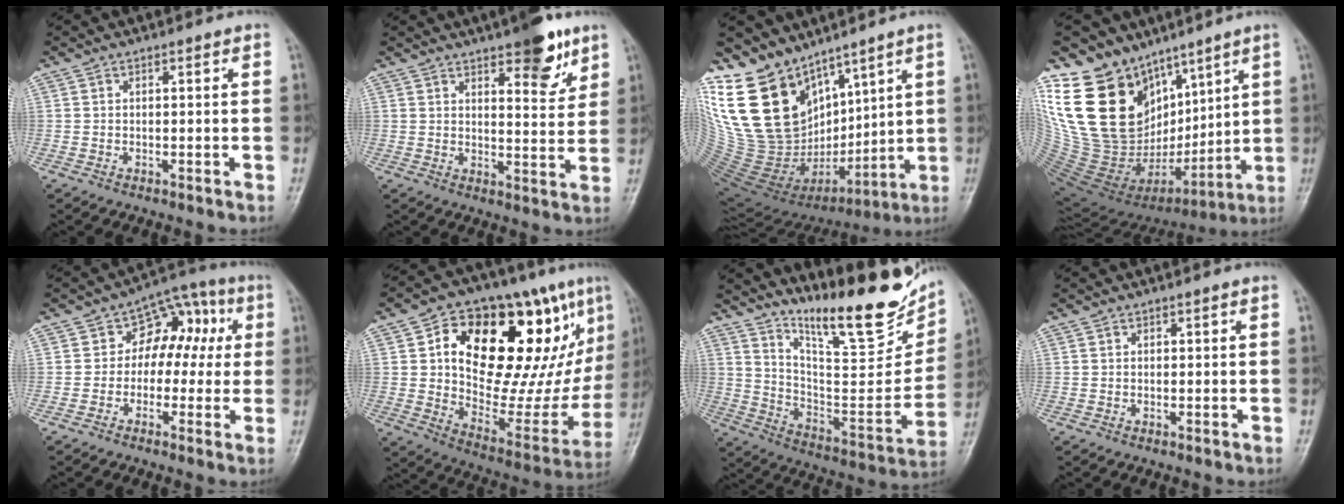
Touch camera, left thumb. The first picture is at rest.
{"total": 9.7, "force": [6.1, 3.3, 6.8], "torque": [-0.067, -0.035, 0.085]}
{"total": 24.5, "force": [13.5, 14.5, 14.5], "torque": [-0.261, -0.055, 0.278]}
{"total": 28.3, "force": [11.8, 18.2, 18.1], "torque": [-0.332, -0.039, 0.245]}
{"total": 9.8, "force": [0.8, 7.5, 6.2], "torque": [-0.028, 0.035, -0.004]}
{"total": 32.0, "force": [10.9, 14.9, 26.2], "torque": [-0.334, 0.001, 0.183]}
{"total": 23.4, "force": [16.7, 6.0, 15.2], "torque": [-0.187, -0.096, 0.271]}
{"total": 0.0}